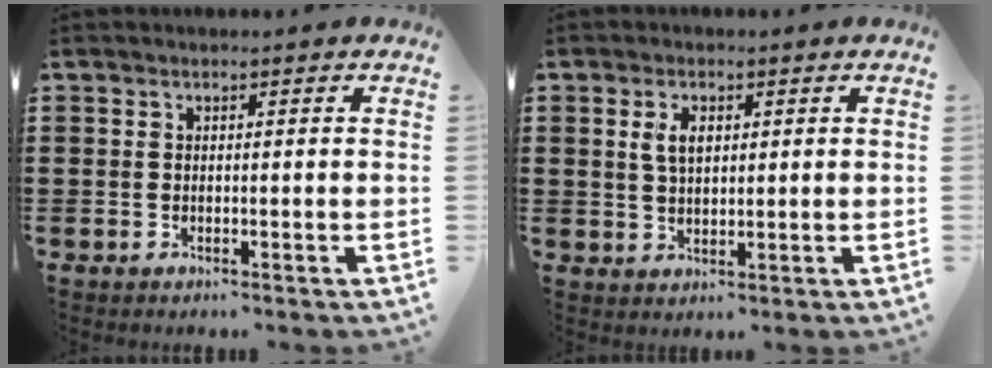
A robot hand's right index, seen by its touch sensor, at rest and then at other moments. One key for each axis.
{"total": 3.7, "fx": 1.1, "fy": 1.9, "fz": 2.9, "tx": -0.062, "ty": 0.009, "tz": 0.018}